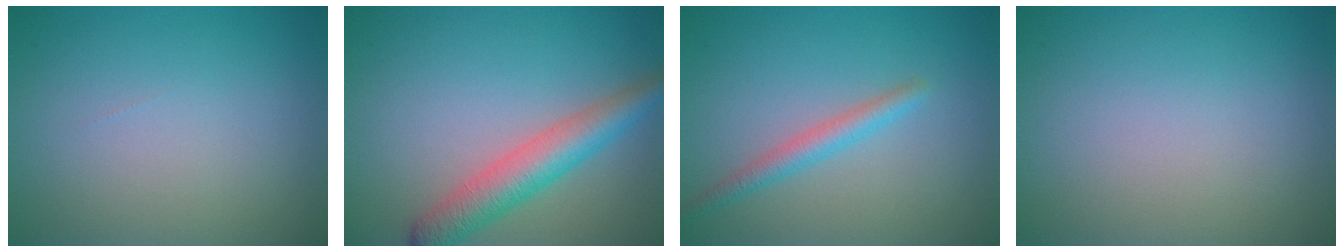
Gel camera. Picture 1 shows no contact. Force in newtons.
{"total": 4.9, "press": 4.9, "slide": 0.2}
{"total": 2.2, "press": 2.2, "slide": 0.0}
{"total": 0.0}